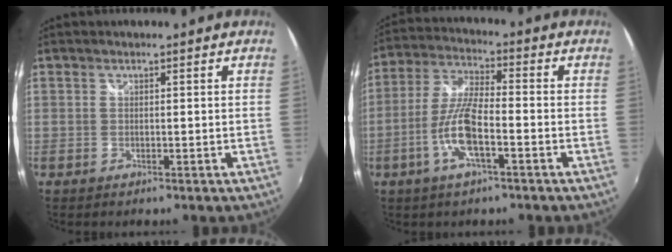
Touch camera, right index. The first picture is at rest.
{"total": 9.8, "force": [-3.8, 2.1, 8.8], "torque": [-0.186, -0.001, -0.074]}